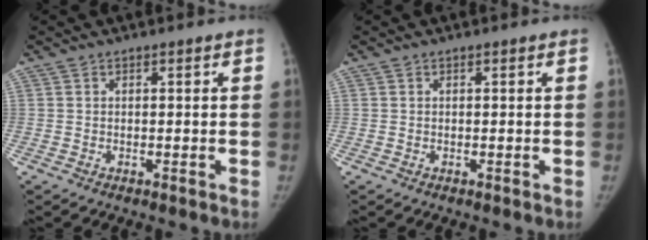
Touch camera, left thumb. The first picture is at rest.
{"total": 0.0}